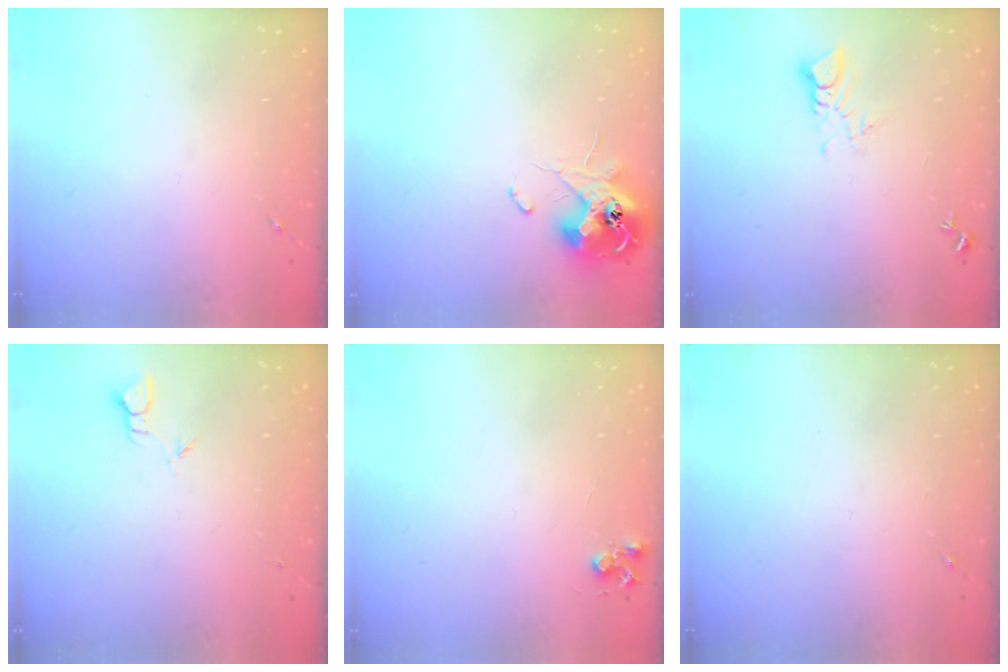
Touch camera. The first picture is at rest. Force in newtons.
{"total": 12.7, "press": 12.6, "slide": 1.5}
{"total": 3.8, "press": 3.7, "slide": 0.2}
{"total": 2.0, "press": 2.0, "slide": 0.1}
{"total": 4.6, "press": 4.5, "slide": 0.7}
{"total": 0.0}